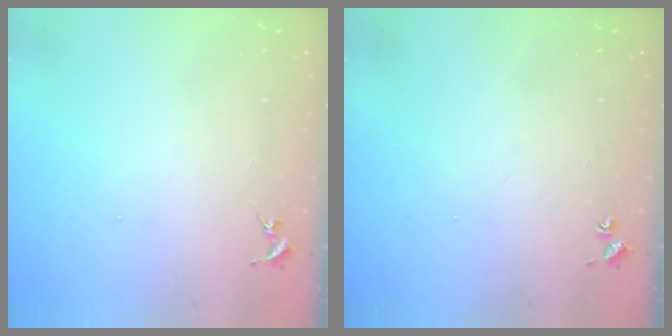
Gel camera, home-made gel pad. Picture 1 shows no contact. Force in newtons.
{"total": 1.8, "press": 1.8, "slide": 0.2}